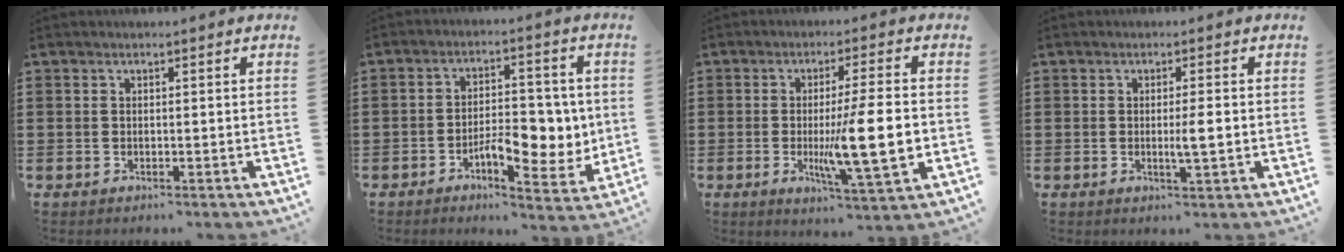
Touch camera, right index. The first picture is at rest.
{"total": 8.5, "force": [-1.7, 4.3, 7.1], "torque": [-0.080, -0.002, -0.034]}
{"total": 12.0, "force": [-1.3, 2.0, 11.7], "torque": [-0.199, -0.020, -0.026]}
{"total": 3.1, "force": [-0.2, 0.3, 3.1], "torque": [-0.053, -0.005, -0.004]}